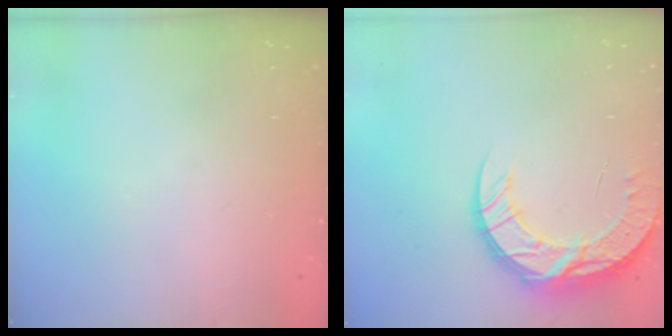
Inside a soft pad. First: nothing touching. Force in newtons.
{"total": 13.0, "press": 12.9, "slide": 1.0}